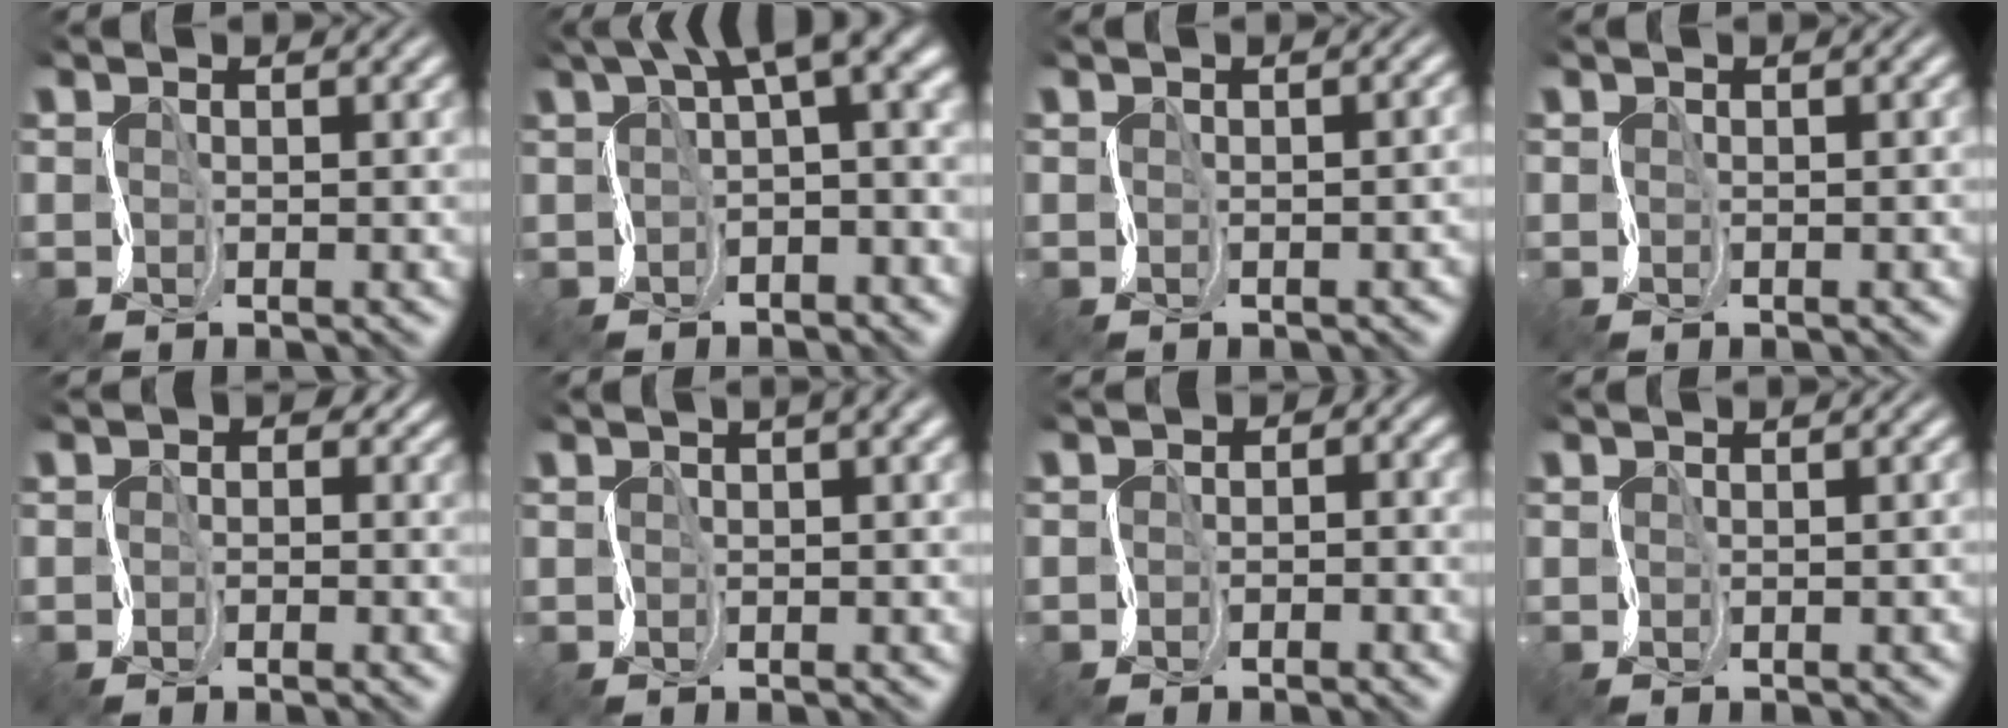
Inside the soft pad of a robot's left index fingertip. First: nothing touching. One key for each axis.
{"total": 8.2, "fx": 2.4, "fy": 3.4, "fz": 7.1, "tx": -0.096, "ty": 0.011, "tz": 0.037}
{"total": 2.0, "fx": -0.7, "fy": 1.2, "fz": 1.5, "tx": -0.001, "ty": 0.009, "tz": -0.006}
{"total": 0.5, "fx": -0.2, "fy": 0.2, "fz": 0.5, "tx": -0.003, "ty": -0.003, "tz": -0.003}
{"total": 1.7, "fx": -0.2, "fy": 1.3, "fz": 1.0, "tx": -0.003, "ty": 0.002, "tz": -0.009}
{"total": 3.5, "fx": 1.2, "fy": 1.1, "fz": 3.1, "tx": -0.033, "ty": 0.016, "tz": 0.011}
{"total": 2.4, "fx": -1.0, "fy": 1.6, "fz": 1.4, "tx": -0.011, "ty": 0.003, "tz": -0.020}
{"total": 1.6, "fx": -0.4, "fy": 0.7, "fz": 1.3, "tx": -0.009, "ty": 0.010, "tz": -0.004}